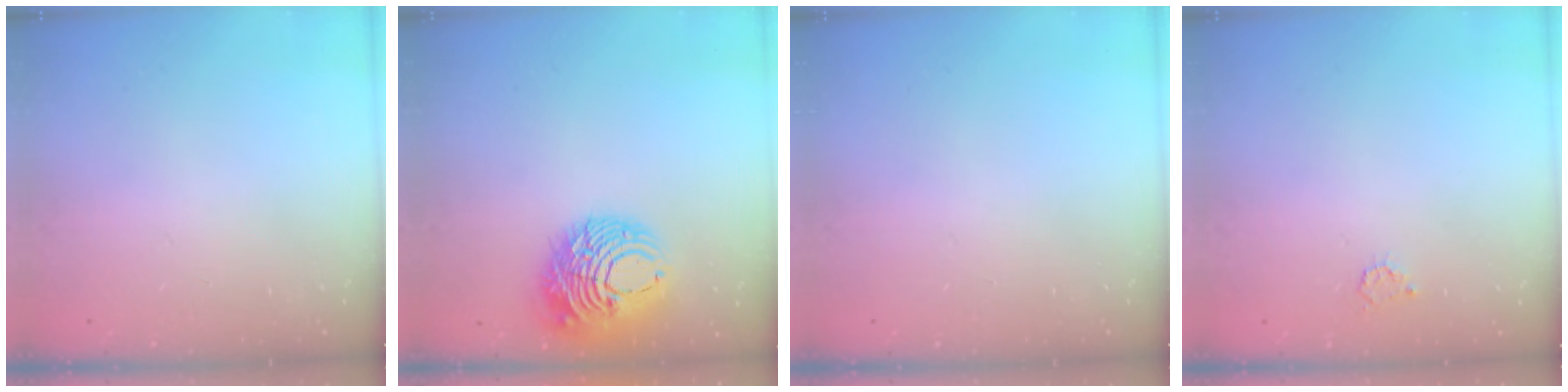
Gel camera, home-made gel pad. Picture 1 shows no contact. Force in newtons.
{"total": 12.9, "press": 12.8, "slide": 1.5}
{"total": 0.0}
{"total": 2.9, "press": 2.9, "slide": 0.3}